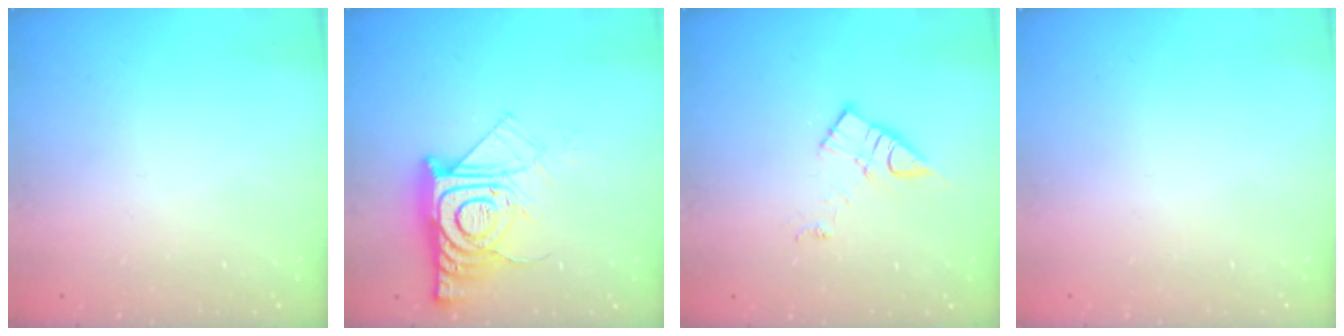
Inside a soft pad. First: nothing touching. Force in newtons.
{"total": 15.1, "press": 15.0, "slide": 1.2}
{"total": 9.4, "press": 9.4, "slide": 0.5}
{"total": 1.6, "press": 1.6, "slide": 0.1}